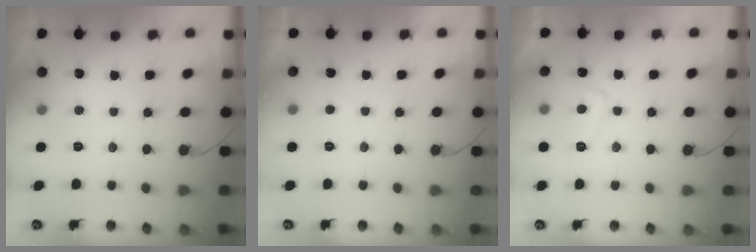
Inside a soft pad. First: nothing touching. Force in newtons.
{"total": 0.7, "press": 0.3, "slide": 0.6}
{"total": 5.1, "press": 5.0, "slide": 0.9}